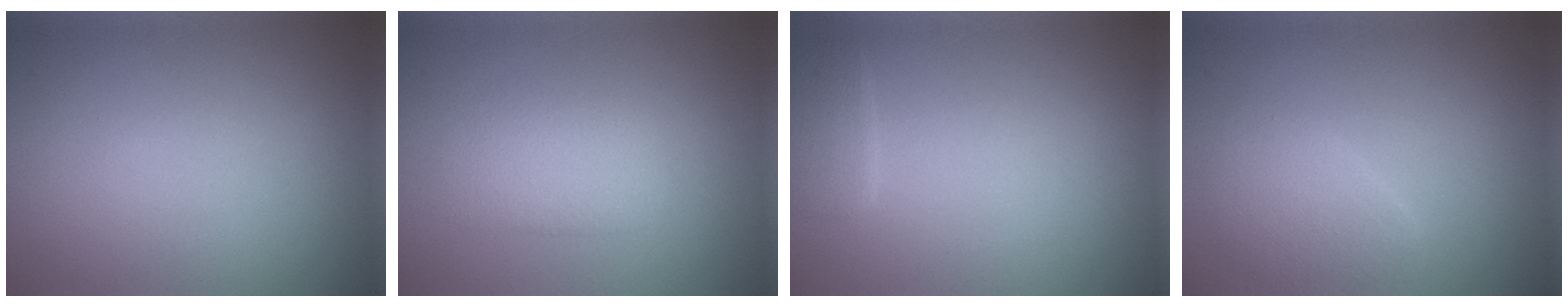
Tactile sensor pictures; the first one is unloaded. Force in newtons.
{"total": 2.4, "press": 2.4, "slide": 0.4}
{"total": 1.6, "press": 1.6, "slide": 0.1}
{"total": 2.5, "press": 2.5, "slide": 0.1}